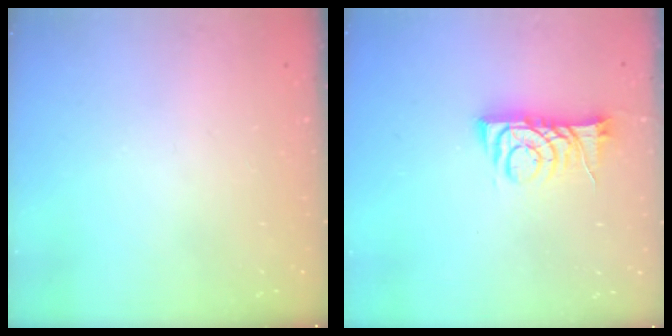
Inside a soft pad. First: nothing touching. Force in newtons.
{"total": 8.6, "press": 8.5, "slide": 0.6}